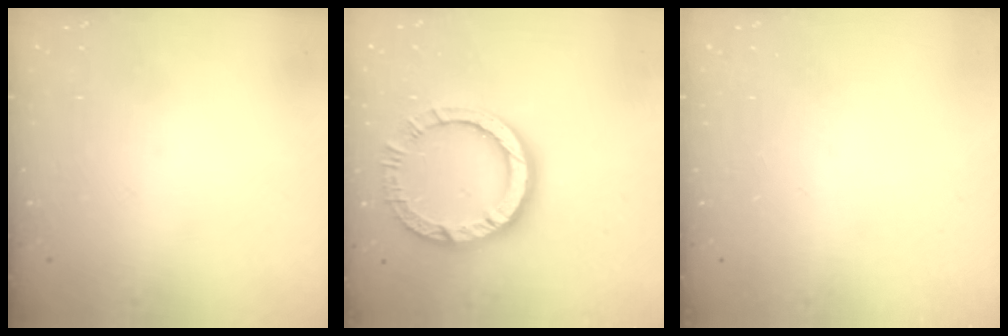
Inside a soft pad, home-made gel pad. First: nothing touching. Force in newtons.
{"total": 13.2, "press": 13.1, "slide": 1.6}
{"total": 0.0}